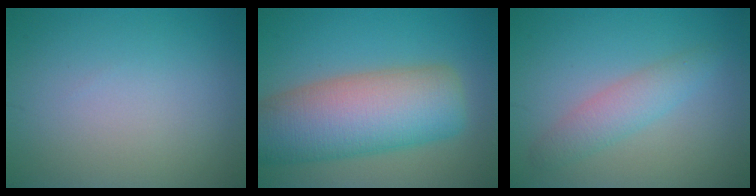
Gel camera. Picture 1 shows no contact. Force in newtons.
{"total": 11.1, "press": 11.1, "slide": 0.7}
{"total": 2.8, "press": 2.8, "slide": 0.0}